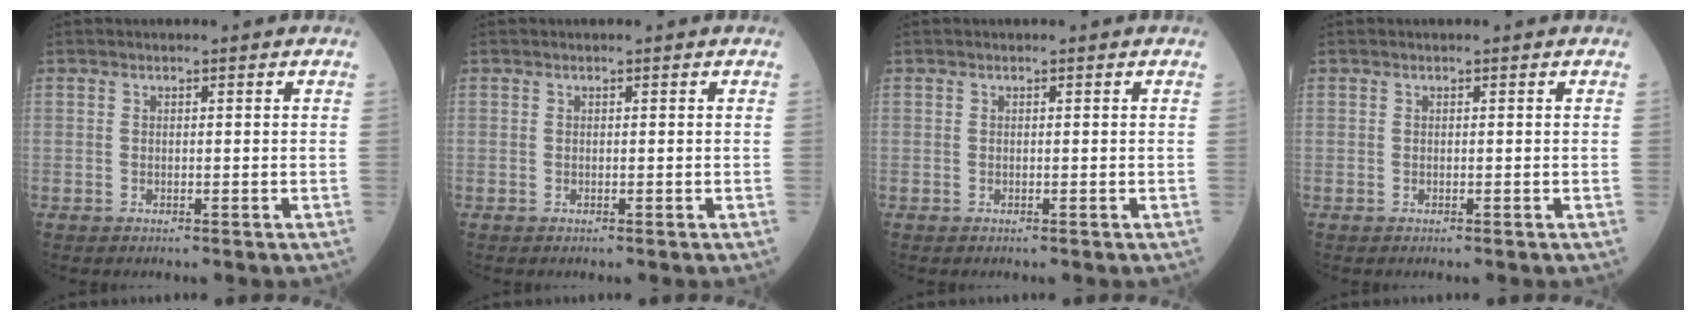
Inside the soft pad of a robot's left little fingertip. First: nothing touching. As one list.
[{"total": 0.0}, {"total": 0.0}, {"total": 0.0}]